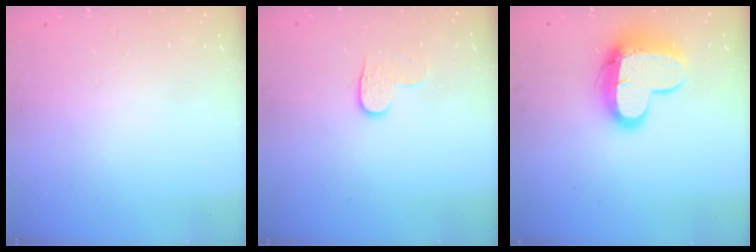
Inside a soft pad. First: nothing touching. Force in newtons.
{"total": 3.6, "press": 3.6, "slide": 0.4}
{"total": 13.7, "press": 13.6, "slide": 1.3}